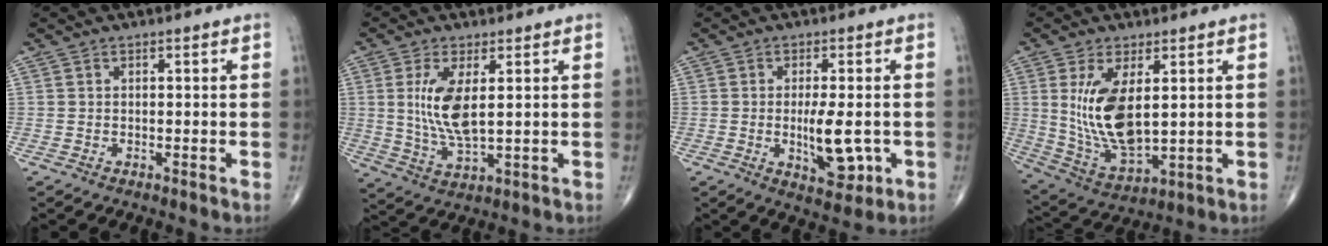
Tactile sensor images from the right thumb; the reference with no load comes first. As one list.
[{"total": 9.1, "force": [1.8, 3.3, 8.3], "torque": [-0.174, -0.020, 0.042]}, {"total": 8.3, "force": [-1.3, 3.2, 7.5], "torque": [-0.109, -0.012, -0.012]}, {"total": 13.9, "force": [2.7, 6.4, 12.0], "torque": [-0.229, -0.023, 0.071]}]